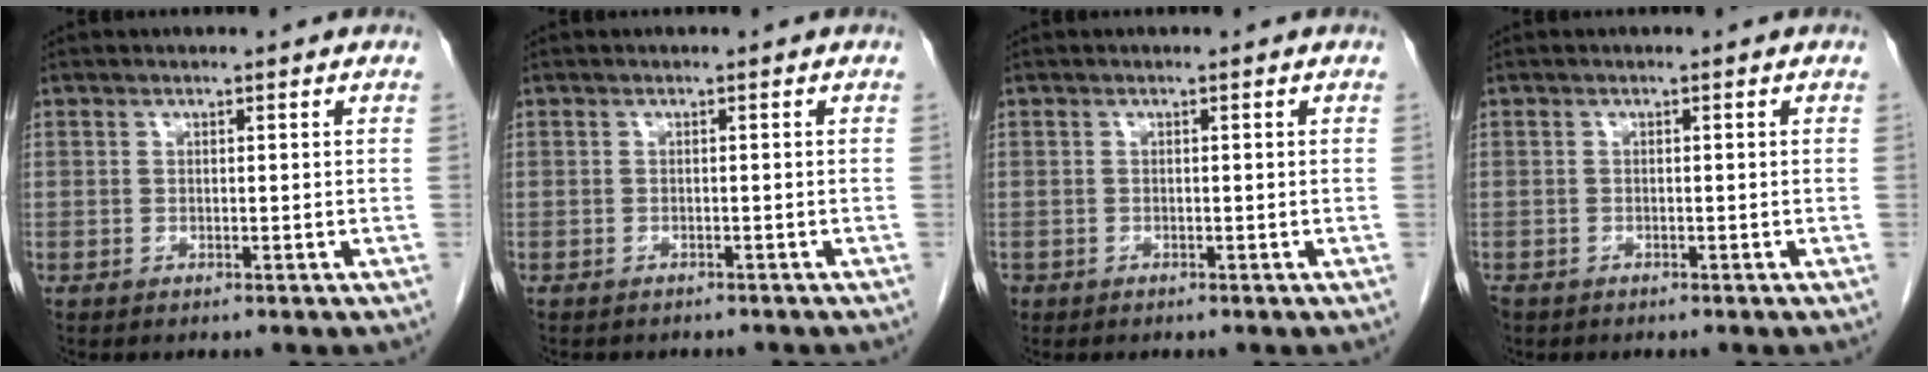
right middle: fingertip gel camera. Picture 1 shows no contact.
{"total": 3.8, "force": [-3.3, 1.4, 1.1], "torque": [-0.015, -0.002, -0.038]}
{"total": 0.7, "force": [-0.4, 0.6, 0.1], "torque": [-0.007, 0.003, -0.007]}
{"total": 1.9, "force": [-1.4, 1.2, 0.4], "torque": [-0.012, -0.001, -0.026]}